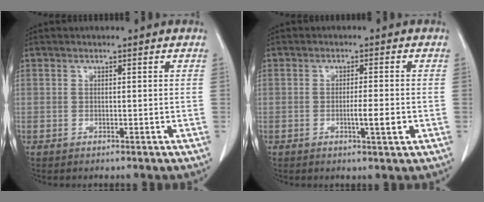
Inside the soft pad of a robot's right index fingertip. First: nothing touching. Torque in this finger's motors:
{"motor_torque": [0.38, -0.29, 0.20, 0.06]}